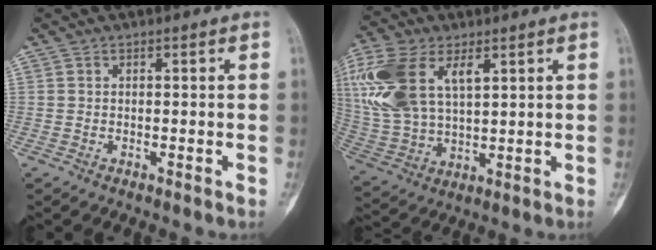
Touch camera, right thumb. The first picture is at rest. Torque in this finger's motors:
{"motor_torque": [1.06, 1.79, 1.57, 0.86, 0.21]}